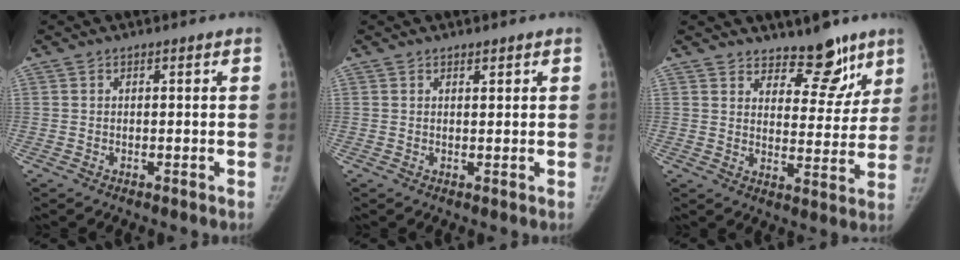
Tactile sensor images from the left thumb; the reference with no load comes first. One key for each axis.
{"total": 1.0, "fx": 0.8, "fy": 0.4, "fz": 0.5, "tx": -0.002, "ty": -0.005, "tz": 0.012}
{"total": 10.2, "fx": 7.8, "fy": 4.8, "fz": 4.5, "tx": -0.013, "ty": -0.054, "tz": 0.116}